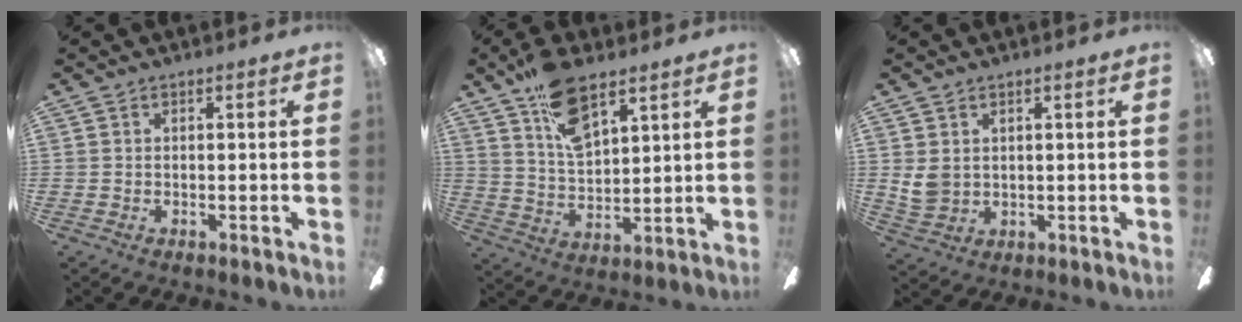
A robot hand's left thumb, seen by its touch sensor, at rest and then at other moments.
{"total": 13.0, "force": [8.9, 5.5, 7.6], "torque": [-0.129, -0.042, 0.160]}
{"total": 4.9, "force": [2.1, 3.8, 2.3], "torque": [-0.048, -0.001, 0.041]}